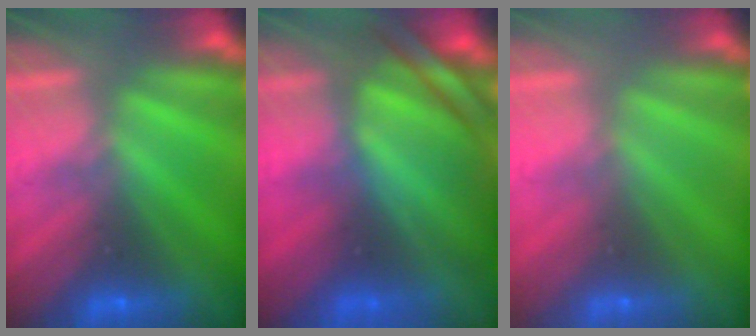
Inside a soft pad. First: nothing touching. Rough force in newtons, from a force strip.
{"total": 7.6}
{"total": 2.9}